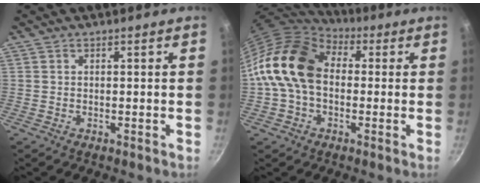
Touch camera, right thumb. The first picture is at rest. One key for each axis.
{"total": 15.8, "fx": 0.7, "fy": 11.2, "fz": 11.1, "tx": -0.182, "ty": 0.032, "tz": -0.006}